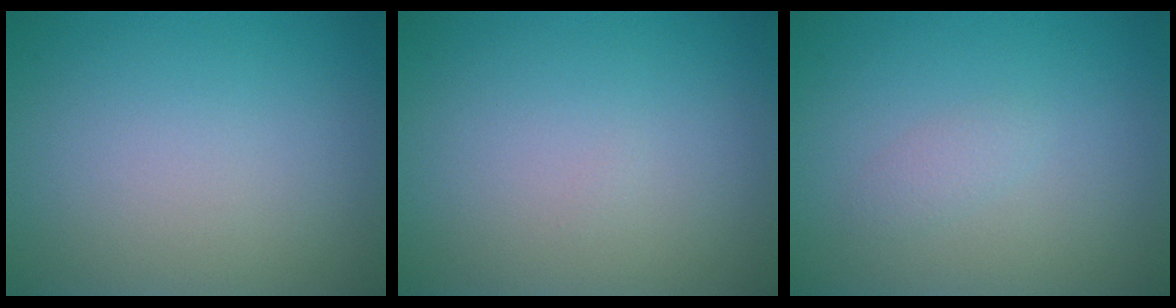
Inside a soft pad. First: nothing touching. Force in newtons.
{"total": 0.0}
{"total": 1.1, "press": 1.1, "slide": 0.1}